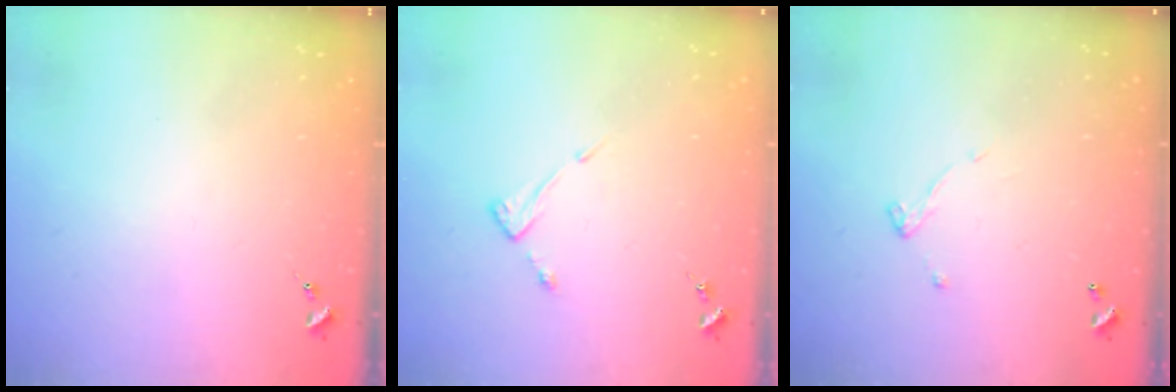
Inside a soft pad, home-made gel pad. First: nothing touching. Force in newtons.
{"total": 3.9, "press": 3.8, "slide": 0.4}
{"total": 4.9, "press": 4.9, "slide": 0.1}